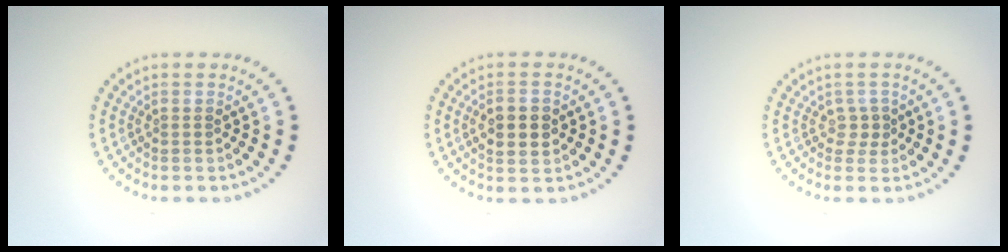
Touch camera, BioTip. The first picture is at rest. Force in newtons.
{"total": 3.1, "press": 3.1, "slide": 0.2}
{"total": 1.2, "press": 1.0, "slide": 0.8}